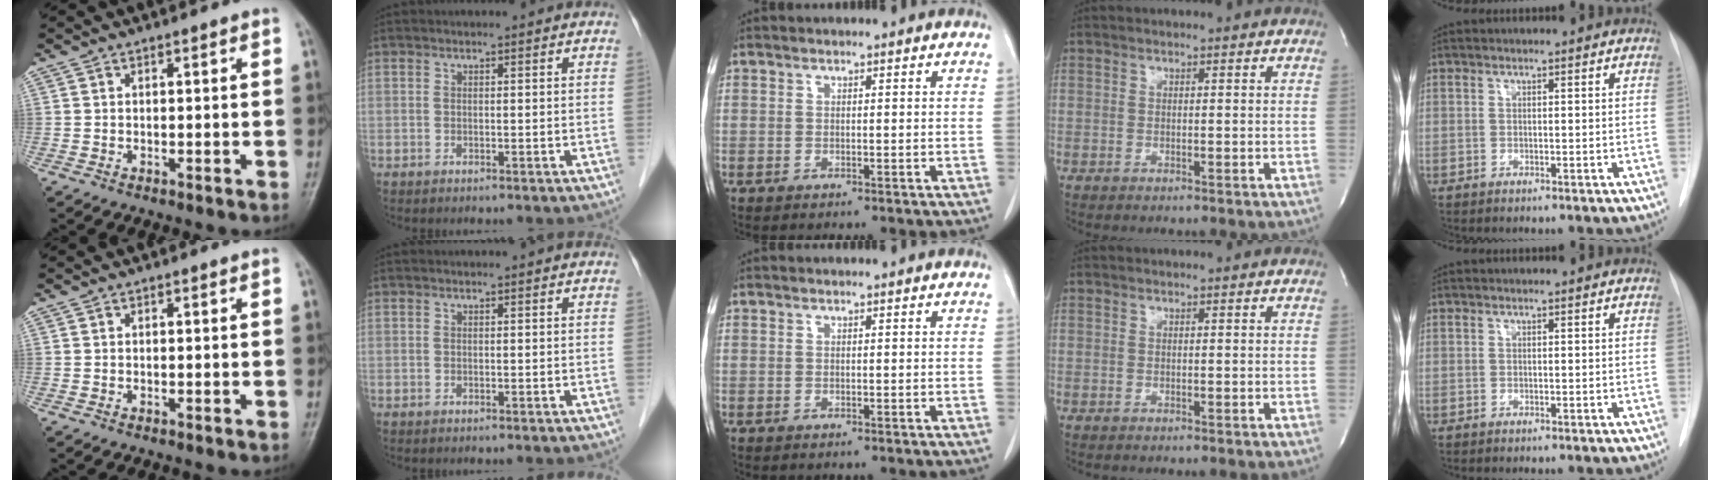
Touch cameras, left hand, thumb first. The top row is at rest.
{}